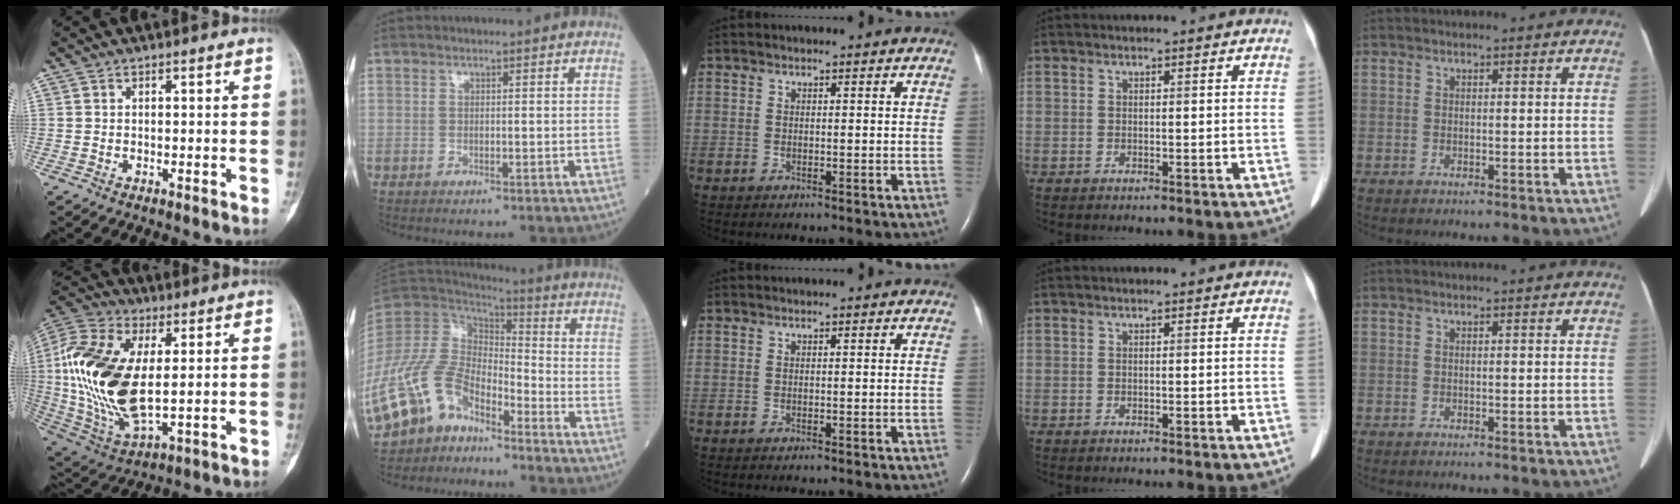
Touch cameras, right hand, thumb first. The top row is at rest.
{"thumb": {"total": 22.4, "force": [2.4, 11.5, 19.1], "torque": [-0.407, -0.010, 0.046]}, "index": {"total": 14.5, "force": [-10.4, 7.4, 7.0], "torque": [-0.158, 0.026, -0.203]}}